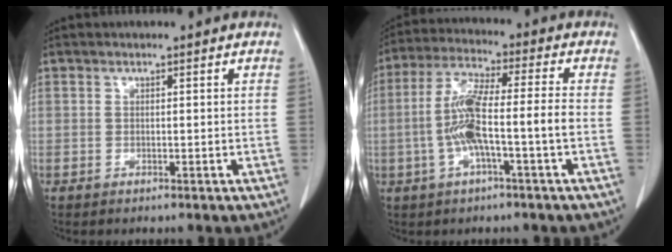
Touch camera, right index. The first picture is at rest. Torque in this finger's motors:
{"motor_torque": [1.77, -0.36, 0.90, 0.21]}